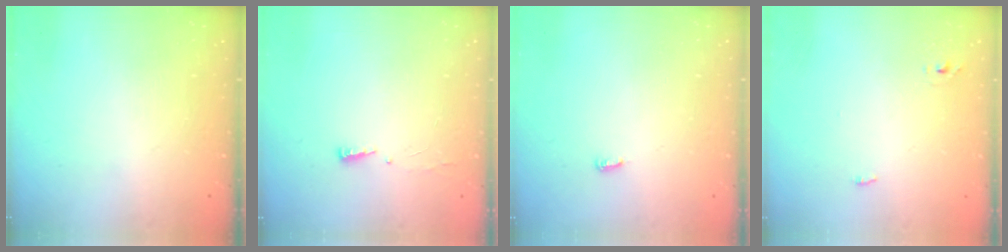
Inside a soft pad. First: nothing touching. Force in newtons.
{"total": 4.1, "press": 4.0, "slide": 1.0}
{"total": 2.9, "press": 2.9, "slide": 0.3}
{"total": 2.7, "press": 2.6, "slide": 0.8}